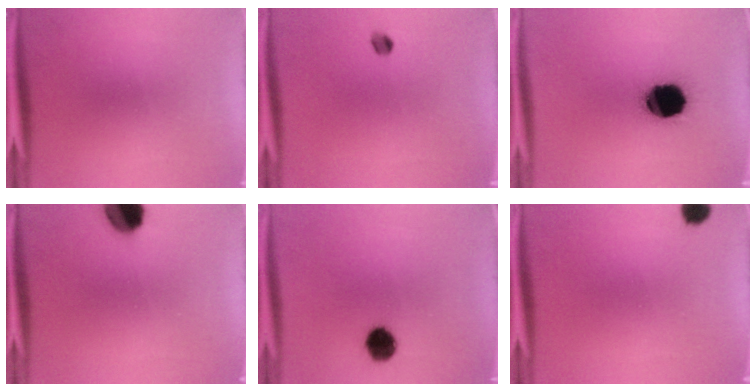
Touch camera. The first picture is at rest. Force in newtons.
{"total": 1.7}
{"total": 16.7}
{"total": 9.2}
{"total": 6.9}
{"total": 2.8}